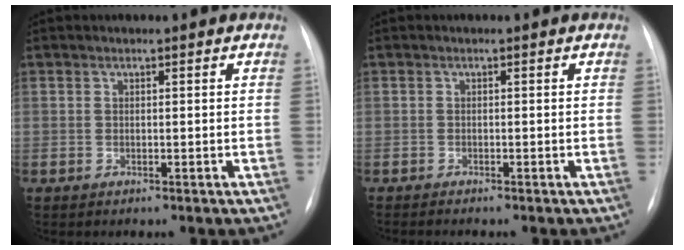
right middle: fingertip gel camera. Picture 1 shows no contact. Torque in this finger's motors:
{"motor_torque": [0.58, -0.72, 0.03, 0.01]}